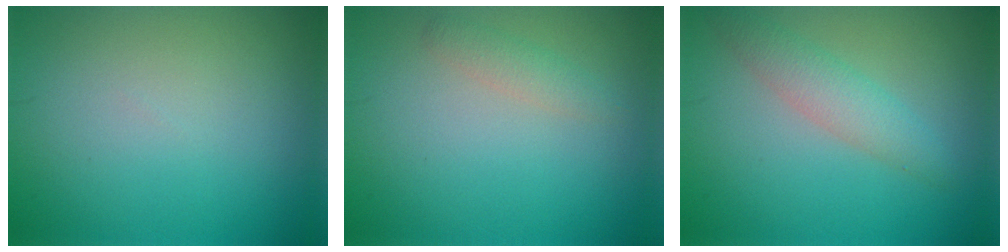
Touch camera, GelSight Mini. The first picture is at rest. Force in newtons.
{"total": 1.5, "press": 1.5, "slide": 0.0}
{"total": 2.9, "press": 2.9, "slide": 0.1}